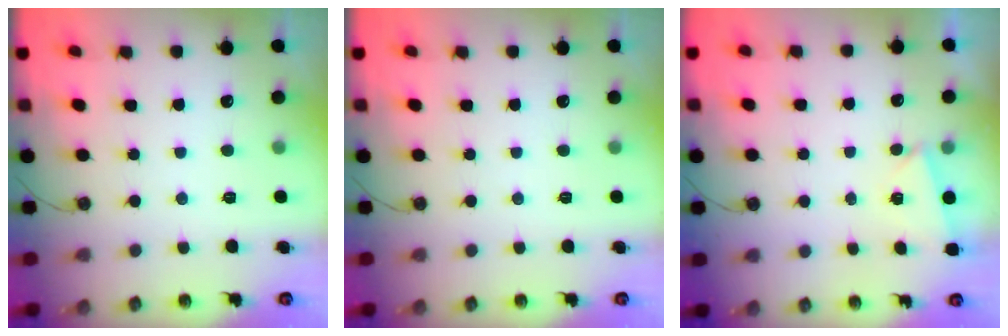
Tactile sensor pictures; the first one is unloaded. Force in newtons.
{"total": 0.0}
{"total": 2.9, "press": 2.1, "slide": 2.0}